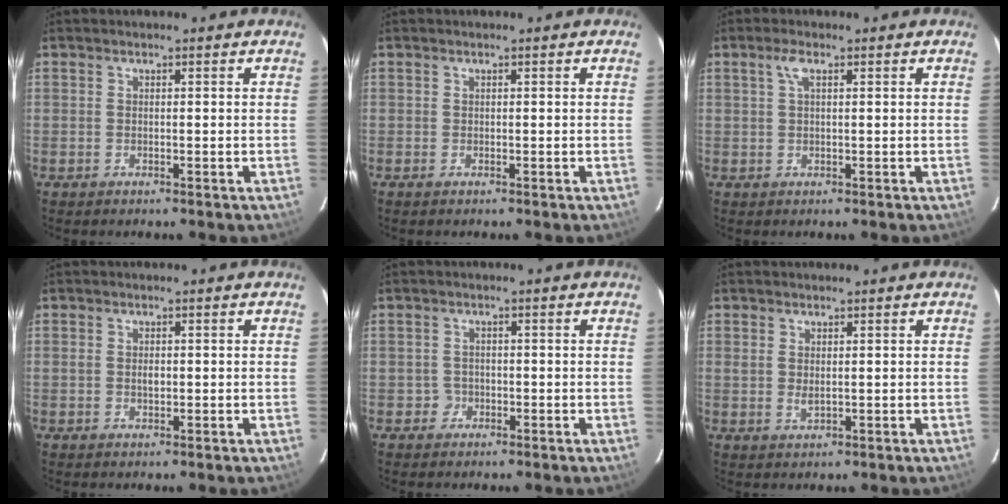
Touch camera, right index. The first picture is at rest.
{"total": 0.0}
{"total": 2.1, "force": [0.9, 0.7, 1.8], "torque": [-0.039, 0.007, 0.018]}
{"total": 1.3, "force": [-0.1, 0.8, 1.0], "torque": [-0.018, 0.001, -0.002]}
{"total": 1.8, "force": [-0.8, 1.6, -0.1], "torque": [0.002, 0.006, -0.011]}
{"total": 1.6, "force": [0.3, 0.8, 1.4], "torque": [-0.028, -0.003, 0.007]}